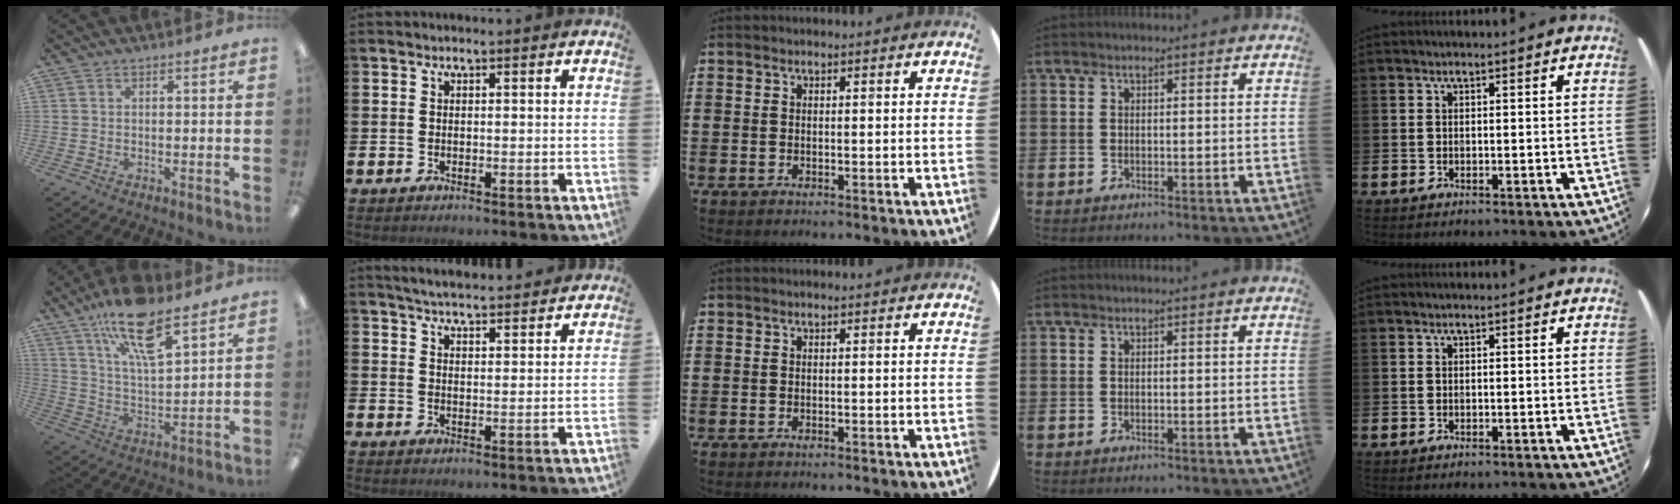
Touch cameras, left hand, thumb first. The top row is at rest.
{"thumb": {"total": 16.2, "force": [10.8, 5.4, 10.8], "torque": [-0.182, -0.051, 0.182]}, "index": {"total": 5.0, "force": [5.0, 0.1, 0.4], "torque": [-0.020, -0.033, 0.088]}}